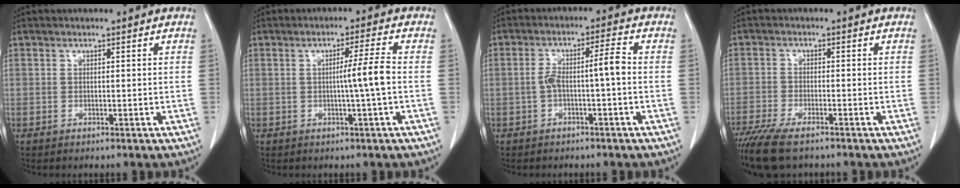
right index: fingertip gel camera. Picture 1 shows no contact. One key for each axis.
{"total": 4.7, "fx": -0.5, "fy": -1.2, "fz": 4.5, "tx": -0.072, "ty": 0.000, "tz": -0.009}
{"total": 5.0, "fx": -0.9, "fy": 0.4, "fz": 4.9, "tx": -0.093, "ty": 0.025, "tz": -0.011}
{"total": 9.0, "fx": -7.1, "fy": 1.9, "fz": 5.2, "tx": -0.089, "ty": -0.021, "tz": -0.119}